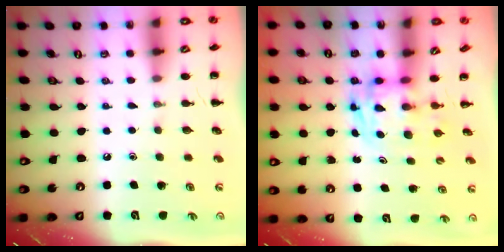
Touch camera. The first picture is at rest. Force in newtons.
{"total": 2.8, "press": 2.7, "slide": 0.5}